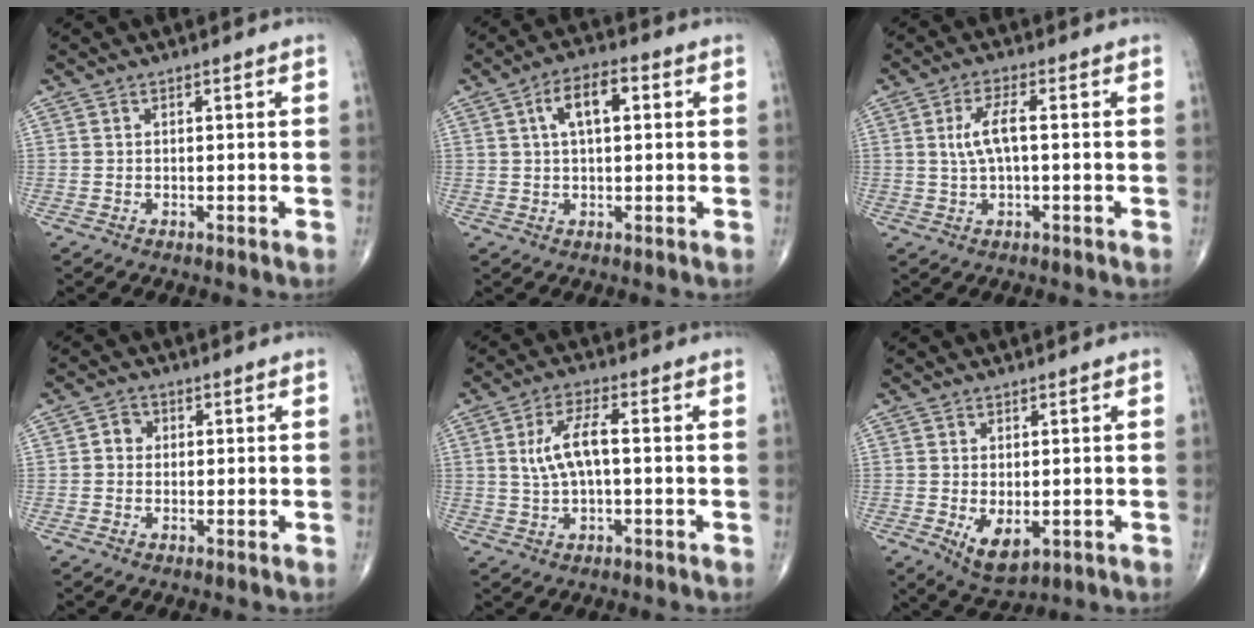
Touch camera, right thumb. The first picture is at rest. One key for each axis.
{"total": 7.2, "fx": 1.8, "fy": 3.4, "fz": 6.1, "tx": -0.101, "ty": 0.015, "tz": 0.026}
{"total": 5.4, "fx": 0.5, "fy": 1.7, "fz": 5.1, "tx": -0.118, "ty": 0.012, "tz": 0.008}
{"total": 2.4, "fx": 0.2, "fy": 2.2, "fz": 1.0, "tx": -0.001, "ty": 0.006, "tz": -0.004}
{"total": 7.4, "fx": 0.7, "fy": 2.8, "fz": 6.9, "tx": -0.146, "ty": 0.017, "tz": 0.012}
{"total": 5.6, "fx": -1.0, "fy": 3.0, "fz": 4.7, "tx": -0.071, "ty": -0.012, "tz": -0.002}